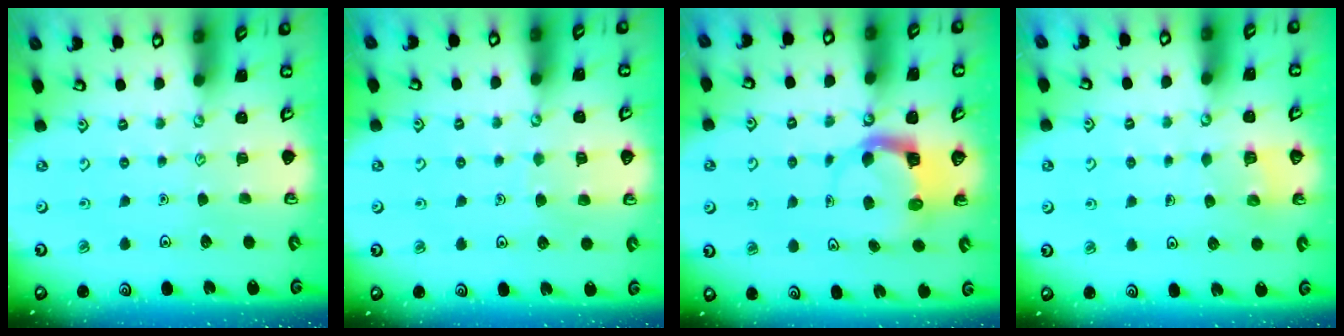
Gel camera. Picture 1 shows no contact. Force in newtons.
{"total": 4.7, "press": 4.7, "slide": 0.4}
{"total": 3.9, "press": 3.9, "slide": 0.3}
{"total": 3.2, "press": 3.2, "slide": 0.2}